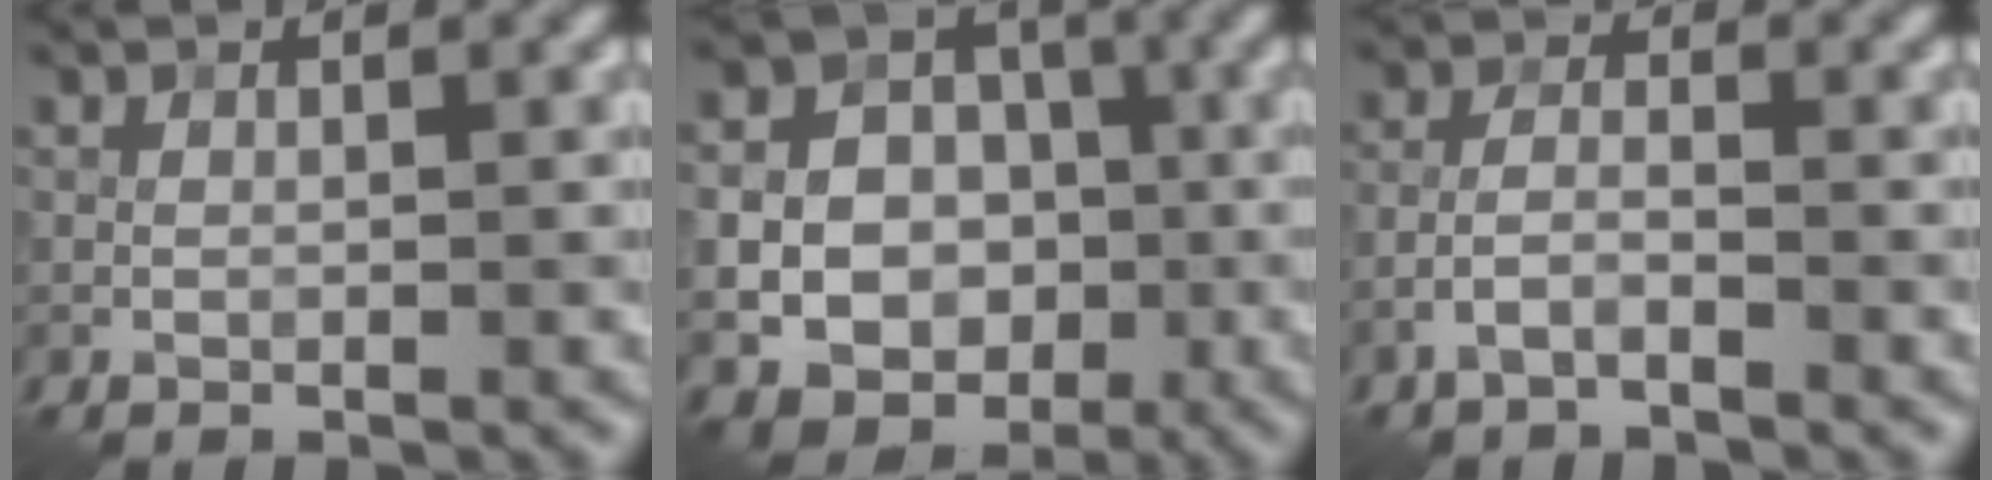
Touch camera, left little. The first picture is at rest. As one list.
[{"total": 16.5, "force": [-4.8, 15.1, 4.6], "torque": [-0.099, -0.023, -0.086]}, {"total": 2.1, "force": [-1.6, 0.7, 1.3], "torque": [-0.029, 0.008, -0.038]}]